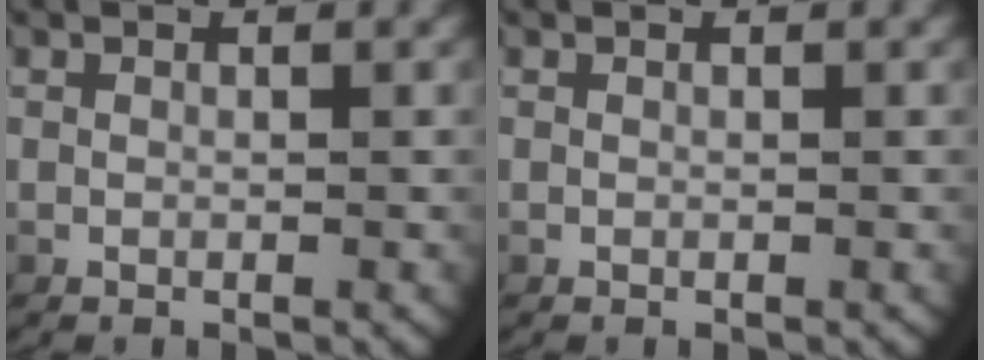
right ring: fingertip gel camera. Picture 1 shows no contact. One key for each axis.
{"total": 0.0}